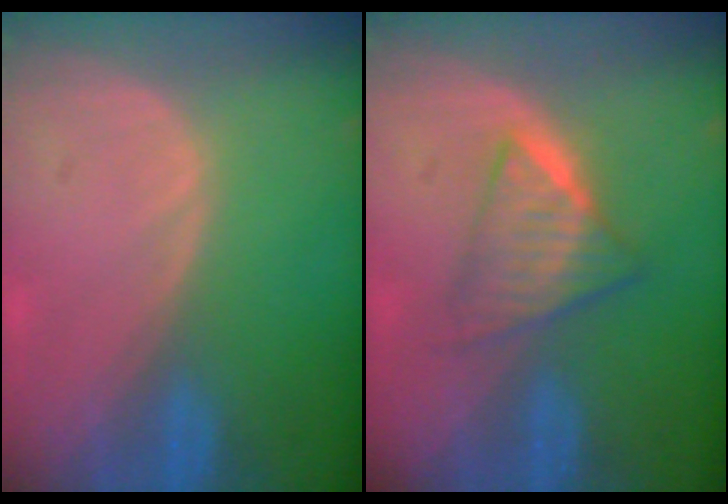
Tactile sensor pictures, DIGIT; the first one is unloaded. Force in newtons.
{"total": 6.2, "press": 5.4, "slide": 3.0}